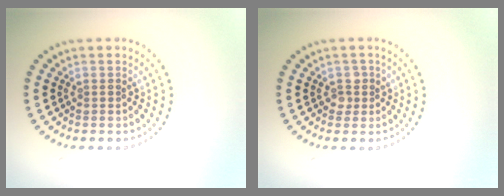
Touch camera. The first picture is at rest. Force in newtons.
{"total": 1.2, "press": 1.1, "slide": 0.5}